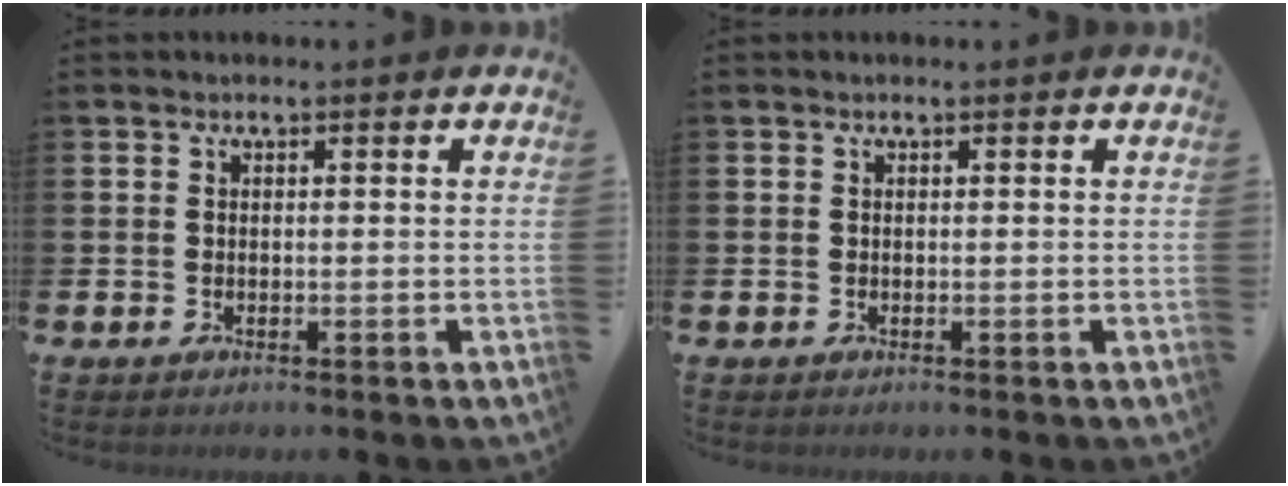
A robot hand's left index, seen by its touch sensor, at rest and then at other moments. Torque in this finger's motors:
{"motor_torque": [0.04, 0.03, -0.09, 0.01]}